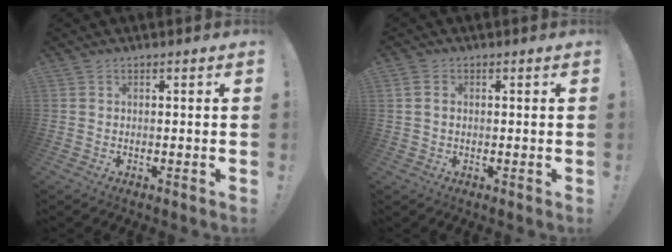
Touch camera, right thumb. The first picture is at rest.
{"total": 2.5, "force": [0.4, 1.9, 1.6], "torque": [-0.033, 0.007, 0.010]}